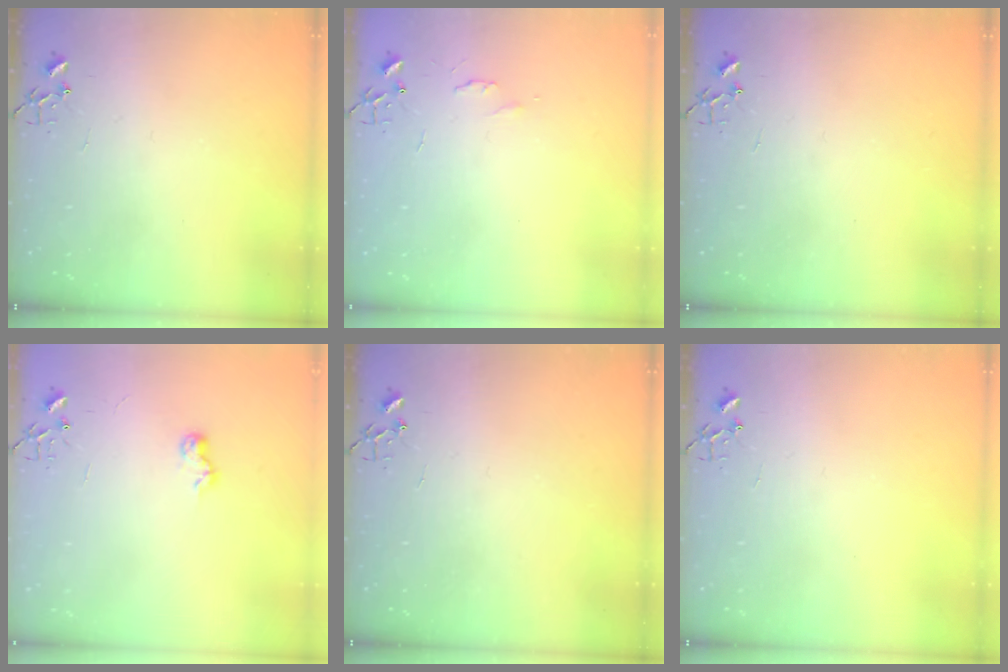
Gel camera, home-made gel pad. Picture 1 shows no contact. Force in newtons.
{"total": 4.1, "press": 4.1, "slide": 0.7}
{"total": 0.0}
{"total": 6.3, "press": 6.3, "slide": 0.8}
{"total": 0.0}
{"total": 0.0}